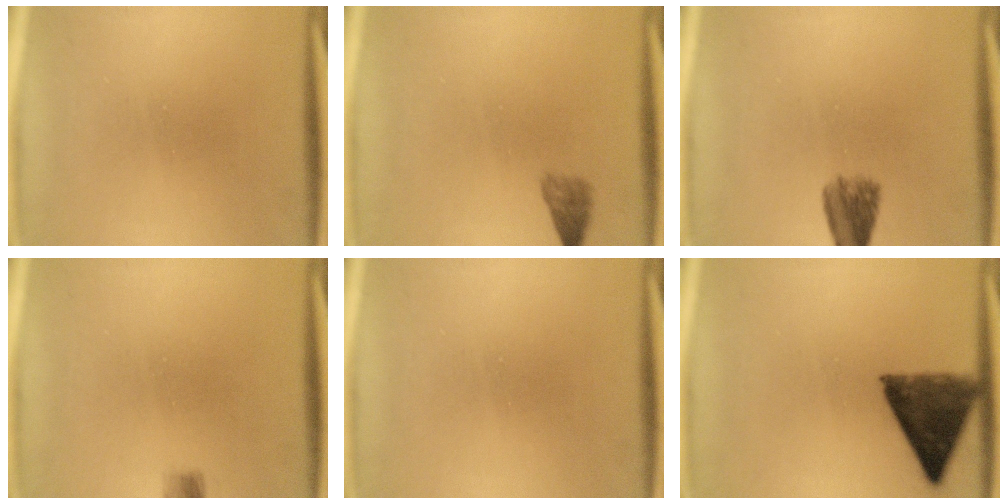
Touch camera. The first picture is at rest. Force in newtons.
{"total": 2.4}
{"total": 4.0}
{"total": 1.6}
{"total": 0.0}
{"total": 7.8}